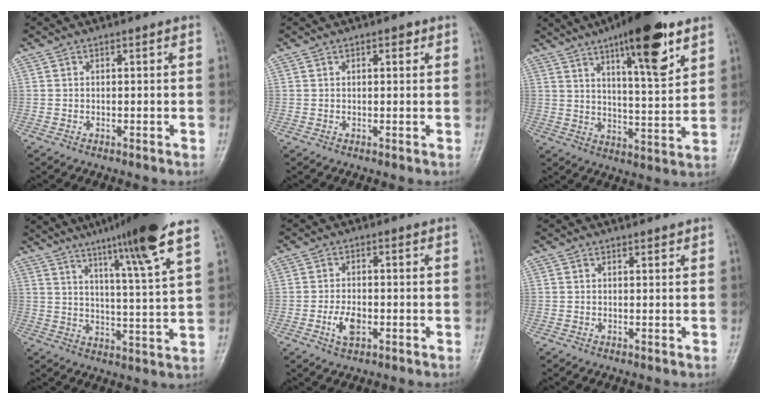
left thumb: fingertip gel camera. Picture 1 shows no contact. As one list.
[{"total": 1.5, "force": [0.8, 0.7, 1.1], "torque": [-0.011, 0.000, 0.008]}, {"total": 16.6, "force": [9.7, 4.2, 12.8], "torque": [-0.171, -0.047, 0.149]}, {"total": 16.6, "force": [11.0, 0.0, 12.5], "torque": [-0.187, -0.042, 0.158]}, {"total": 4.4, "force": [-1.5, 2.4, 3.4], "torque": [-0.064, 0.004, -0.026]}, {"total": 0.8, "force": [0.7, 0.2, 0.4], "torque": [-0.007, -0.005, 0.009]}]